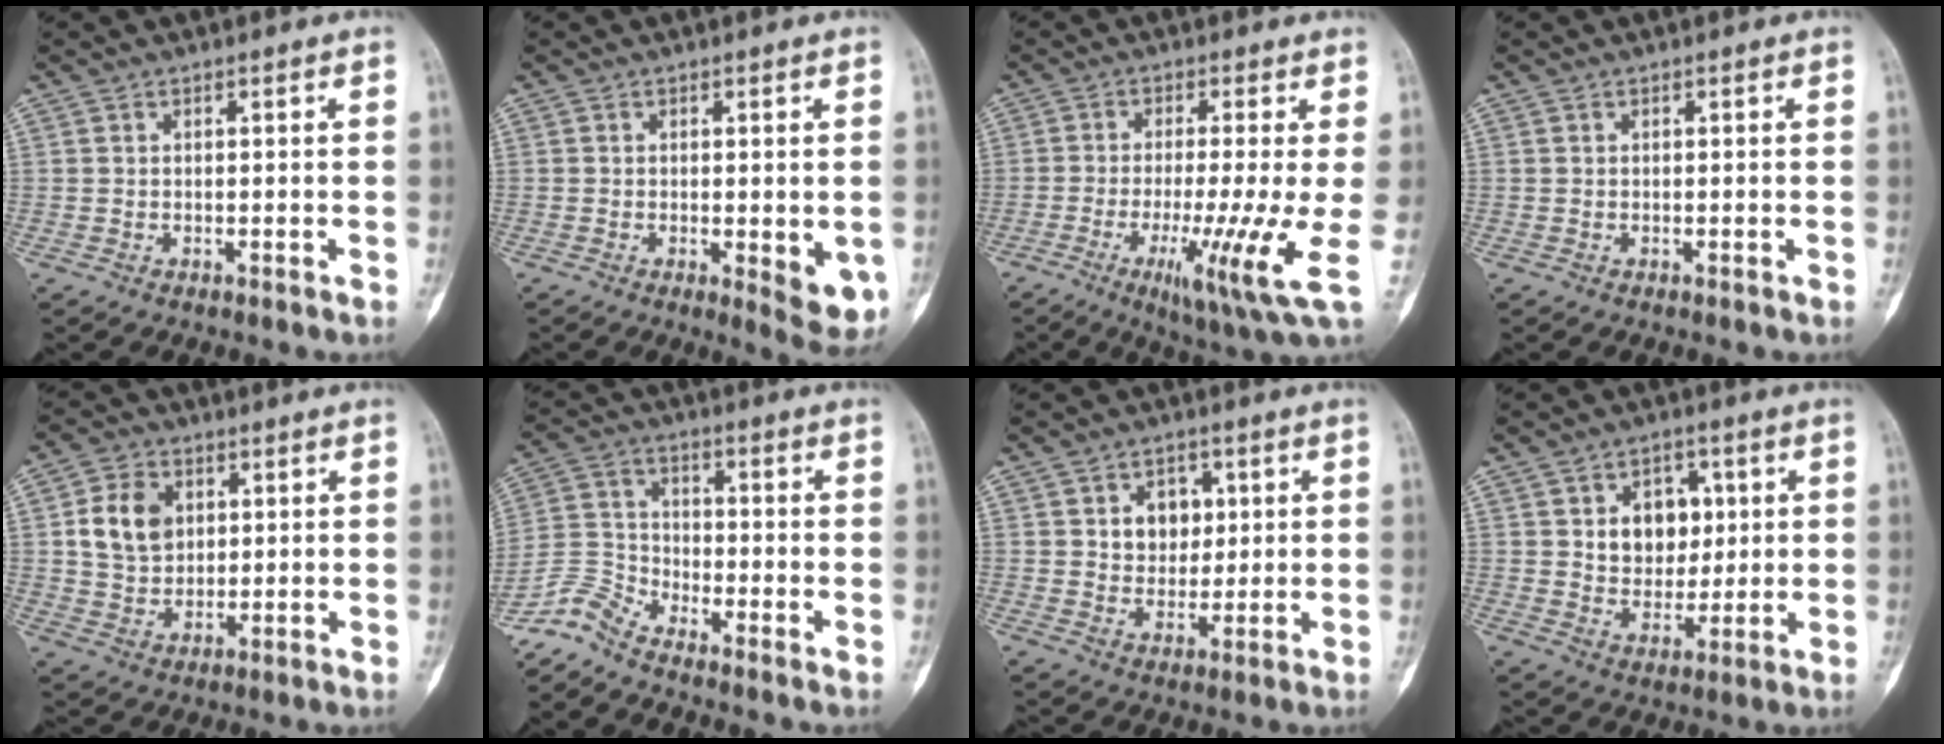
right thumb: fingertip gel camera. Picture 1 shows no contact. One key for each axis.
{"total": 6.9, "fx": -1.4, "fy": 2.4, "fz": 6.3, "tx": -0.068, "ty": -0.016, "tz": -0.014}
{"total": 11.5, "fx": -2.6, "fy": 0.3, "fz": 11.2, "tx": -0.201, "ty": -0.027, "tz": -0.048}
{"total": 0.0}
{"total": 9.1, "fx": 2.1, "fy": 7.0, "fz": 5.4, "tx": -0.076, "ty": -0.004, "tz": 0.042}
{"total": 6.0, "fx": -5.8, "fy": 1.0, "fz": 1.0, "tx": -0.024, "ty": 0.038, "tz": -0.131}
{"total": 6.8, "fx": 1.8, "fy": 5.4, "fz": 3.7, "tx": -0.019, "ty": -0.005, "tz": 0.028}
{"total": 9.3, "fx": 2.2, "fy": 7.2, "fz": 5.6, "tx": -0.037, "ty": -0.007, "tz": 0.039}